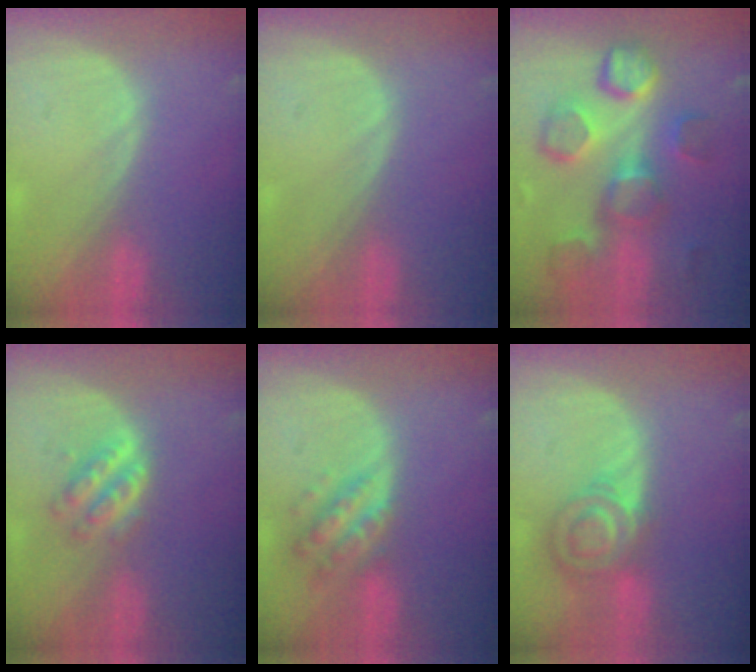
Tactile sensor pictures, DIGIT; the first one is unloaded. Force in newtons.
{"total": 0.0}
{"total": 10.6, "press": 10.3, "slide": 2.2}
{"total": 4.7, "press": 4.4, "slide": 1.7}
{"total": 6.4, "press": 5.8, "slide": 2.7}
{"total": 7.0, "press": 6.4, "slide": 2.8}